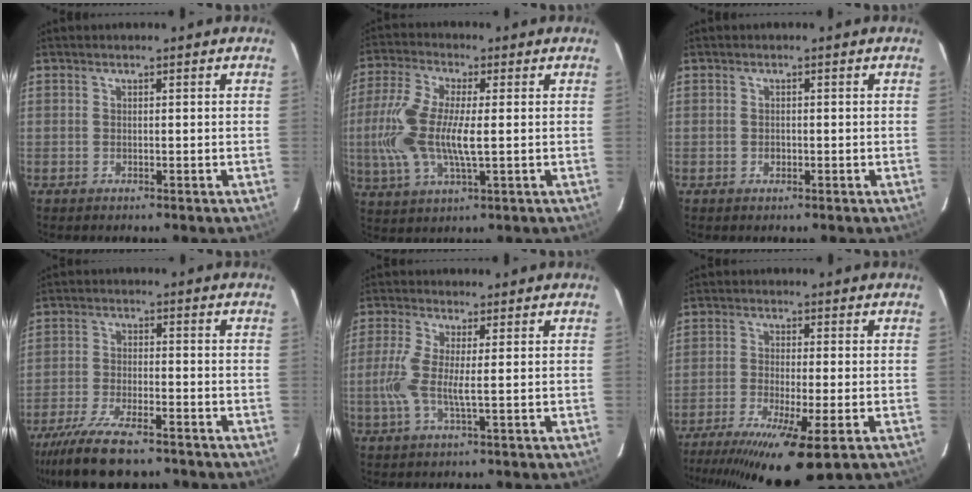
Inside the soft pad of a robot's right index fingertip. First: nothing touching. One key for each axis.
{"total": 13.4, "fx": -0.4, "fy": 4.6, "fz": 12.5, "tx": -0.270, "ty": 0.000, "tz": -0.009}
{"total": 1.2, "fx": -0.3, "fy": 1.0, "fz": 0.6, "tx": -0.010, "ty": 0.002, "tz": -0.005}
{"total": 14.2, "fx": -11.1, "fy": 4.0, "fz": 8.0, "tx": -0.183, "ty": -0.033, "tz": -0.194}
{"total": 6.3, "fx": -0.3, "fy": 0.6, "fz": 6.2, "tx": -0.147, "ty": -0.001, "tz": -0.011}
{"total": 16.3, "fx": -10.7, "fy": 2.1, "fz": 12.2, "tx": -0.242, "ty": -0.058, "tz": -0.176}